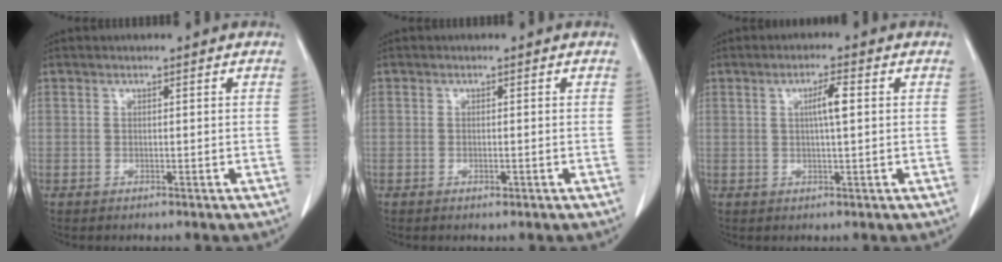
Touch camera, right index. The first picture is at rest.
{"total": 0.7, "force": [-0.3, 0.4, 0.5], "torque": [-0.007, 0.002, -0.001]}
{"total": 3.5, "force": [0.7, 0.1, 3.5], "torque": [-0.060, 0.002, 0.010]}